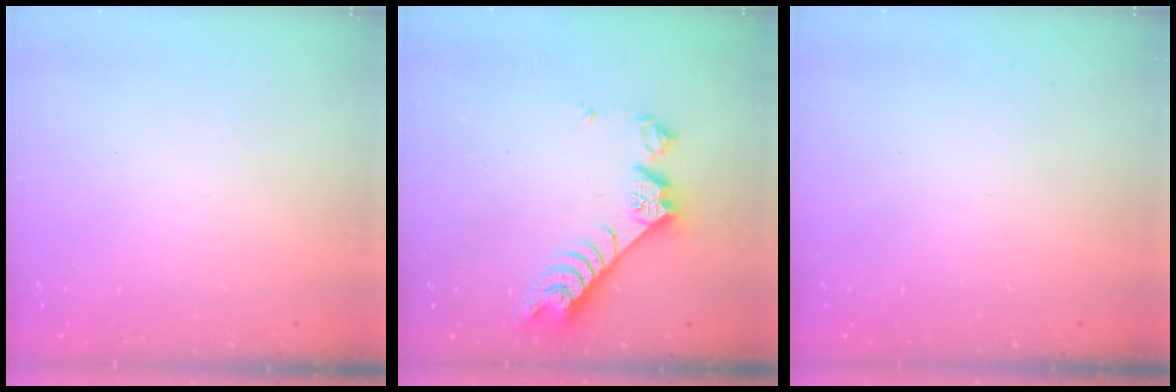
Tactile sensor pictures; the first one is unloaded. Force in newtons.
{"total": 8.0, "press": 7.9, "slide": 0.7}
{"total": 0.0}